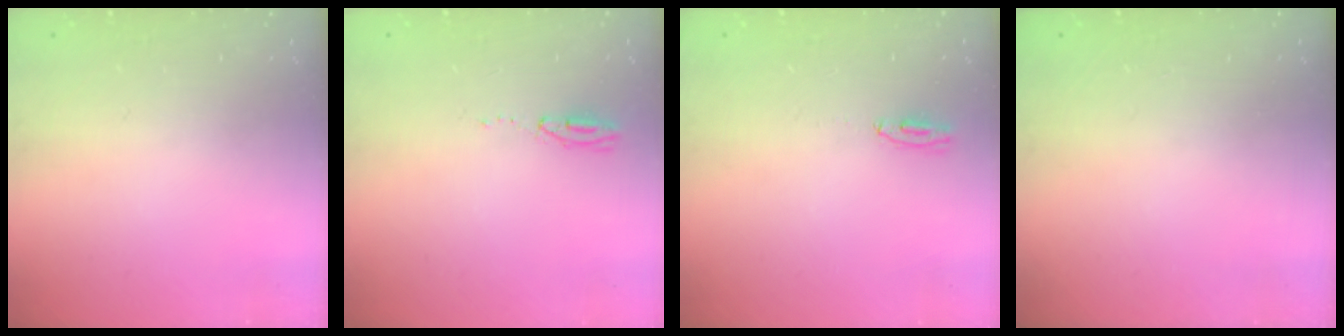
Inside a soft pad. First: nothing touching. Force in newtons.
{"total": 3.5, "press": 3.1, "slide": 1.6}
{"total": 3.5, "press": 3.1, "slide": 1.4}
{"total": 0.0}